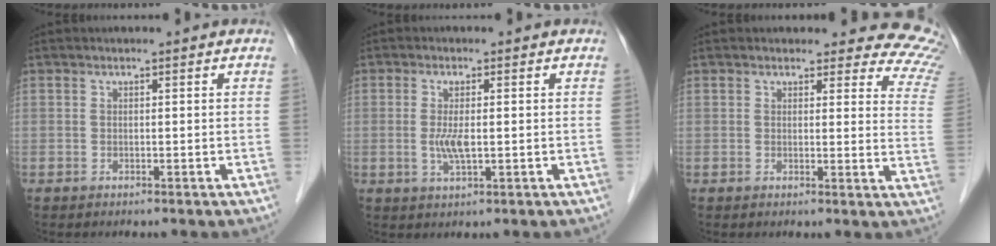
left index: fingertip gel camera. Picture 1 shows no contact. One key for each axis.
{"total": 3.8, "fx": -0.3, "fy": 0.8, "fz": 3.7, "tx": -0.080, "ty": -0.005, "tz": -0.004}
{"total": 11.5, "fx": 11.0, "fy": 3.2, "fz": 0.6, "tx": 0.048, "ty": -0.086, "tz": 0.067}